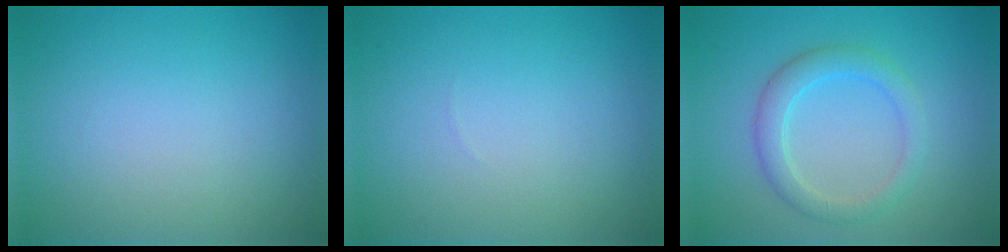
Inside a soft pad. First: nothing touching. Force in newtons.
{"total": 0.0}
{"total": 2.8, "press": 2.8, "slide": 0.1}